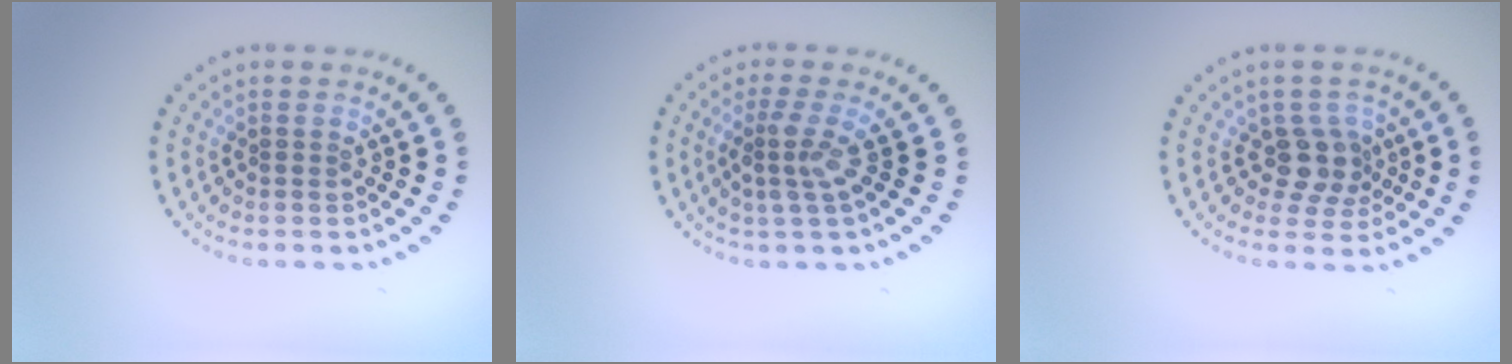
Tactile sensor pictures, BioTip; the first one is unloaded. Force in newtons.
{"total": 2.7, "press": 2.0, "slide": 1.8}
{"total": 2.9, "press": 2.3, "slide": 1.7}